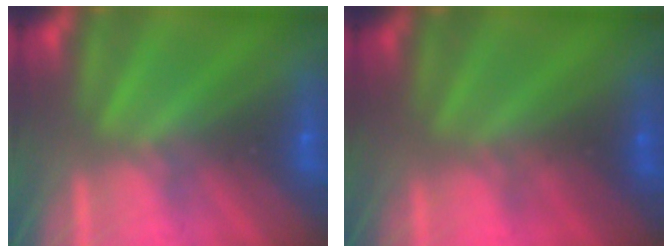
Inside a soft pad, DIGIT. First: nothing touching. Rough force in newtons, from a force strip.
{"total": 2.2}